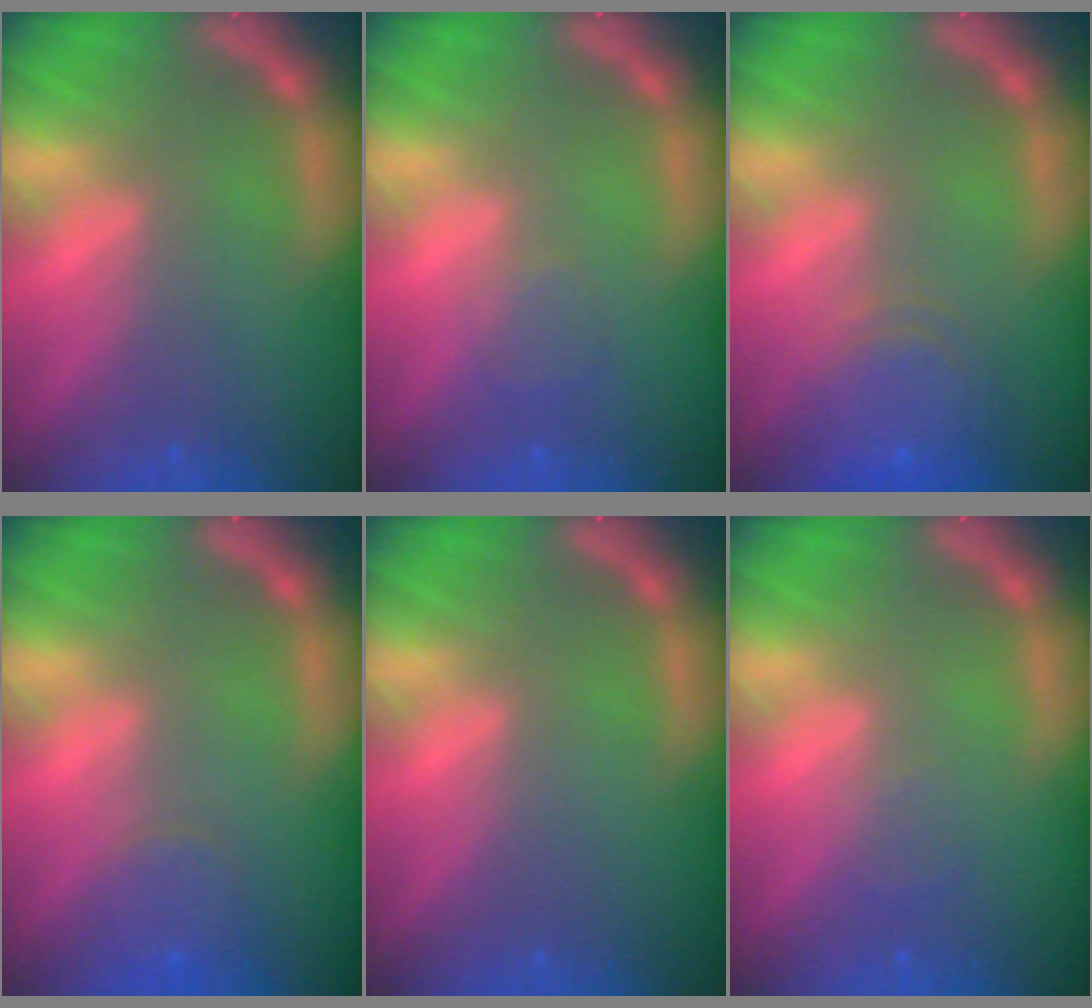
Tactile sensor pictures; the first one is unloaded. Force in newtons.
{"total": 1.5}
{"total": 5.5}
{"total": 2.4}
{"total": 0.0}
{"total": 0.9}